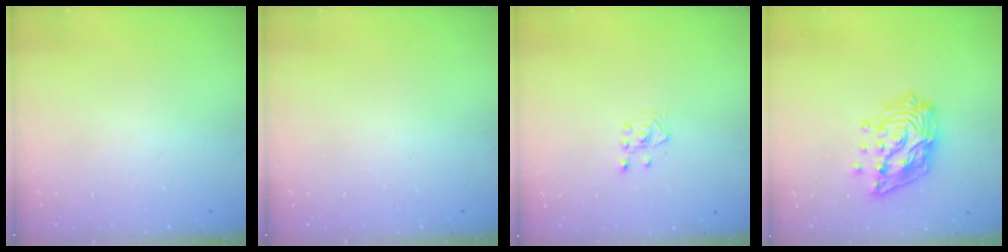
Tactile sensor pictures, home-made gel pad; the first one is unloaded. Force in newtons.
{"total": 0.0}
{"total": 2.6, "press": 2.4, "slide": 0.8}
{"total": 17.5, "press": 17.5, "slide": 1.4}